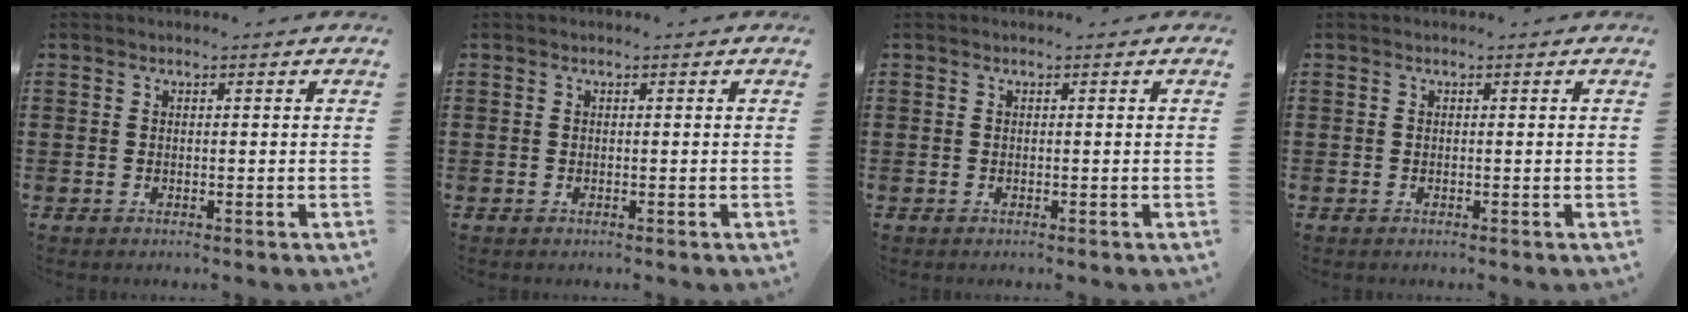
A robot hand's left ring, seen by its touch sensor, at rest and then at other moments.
{"total": 0.0}
{"total": 0.0}
{"total": 0.0}